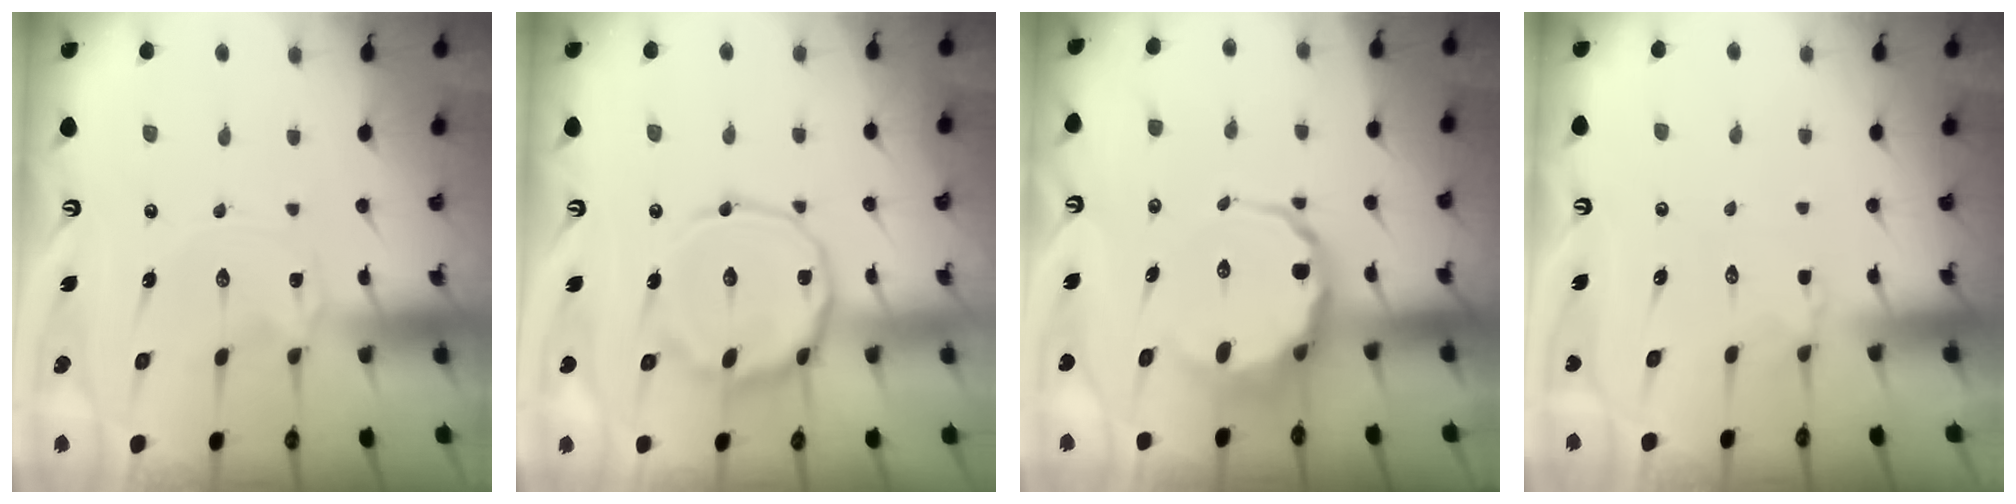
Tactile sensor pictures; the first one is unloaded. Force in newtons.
{"total": 15.7, "press": 15.7, "slide": 1.1}
{"total": 7.9, "press": 7.5, "slide": 2.4}
{"total": 2.7, "press": 2.3, "slide": 1.4}